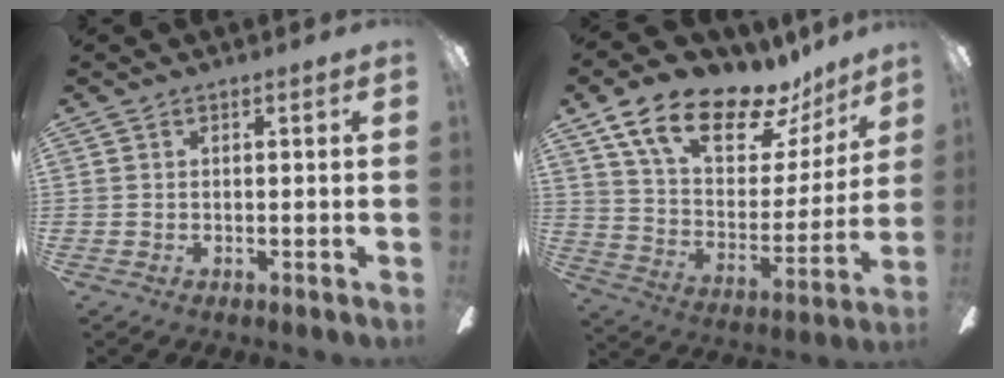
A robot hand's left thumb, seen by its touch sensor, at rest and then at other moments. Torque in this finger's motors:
{"motor_torque": [0.20, 0.19, 1.42, -1.35, 0.17]}